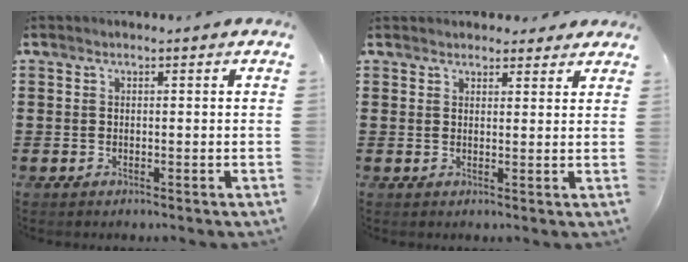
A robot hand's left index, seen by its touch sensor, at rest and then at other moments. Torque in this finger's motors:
{"motor_torque": [1.60, -0.54, 0.44, 0.10]}